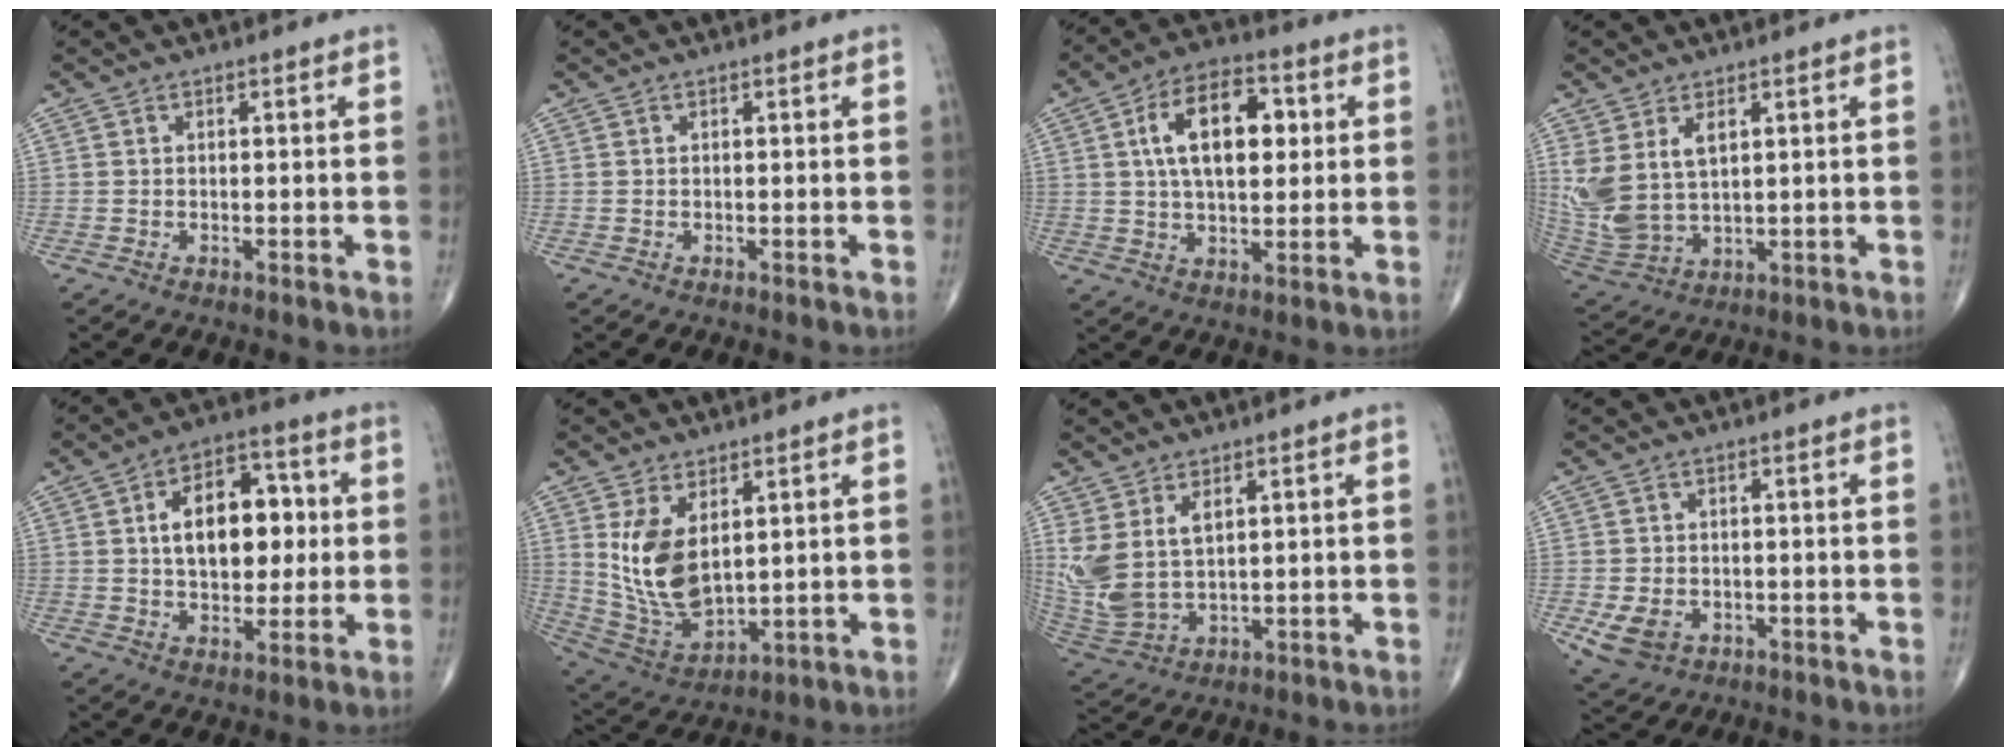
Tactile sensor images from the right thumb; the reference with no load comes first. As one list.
[{"total": 0.0}, {"total": 14.2, "force": [3.1, 7.7, 11.5], "torque": [-0.174, 0.009, 0.048]}, {"total": 11.1, "force": [3.5, 6.4, 8.4], "torque": [-0.180, -0.013, 0.089]}, {"total": 14.7, "force": [1.9, 9.0, 11.5], "torque": [-0.139, 0.018, 0.028]}, {"total": 12.4, "force": [3.3, 6.8, 9.8], "torque": [-0.175, -0.024, 0.086]}, {"total": 10.5, "force": [3.4, 5.9, 8.0], "torque": [-0.178, -0.013, 0.088]}, {"total": 5.9, "force": [-1.8, 4.5, 3.4], "torque": [-0.056, 0.002, -0.021]}]